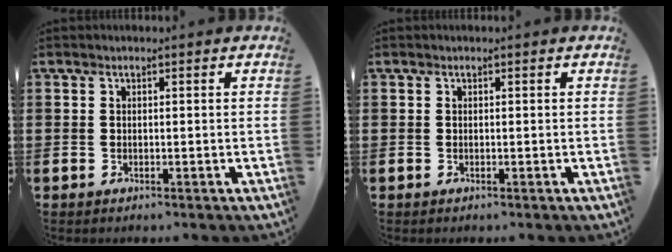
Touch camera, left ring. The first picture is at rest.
{"total": 0.0}